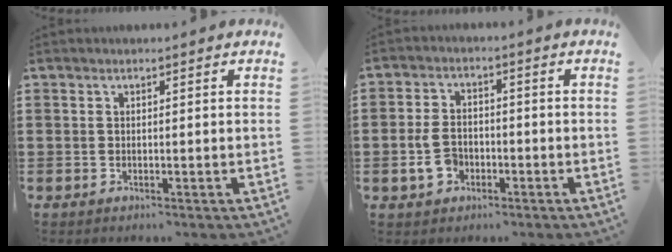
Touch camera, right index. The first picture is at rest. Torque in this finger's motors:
{"motor_torque": [0.40, 0.45, 0.13, 0.10]}